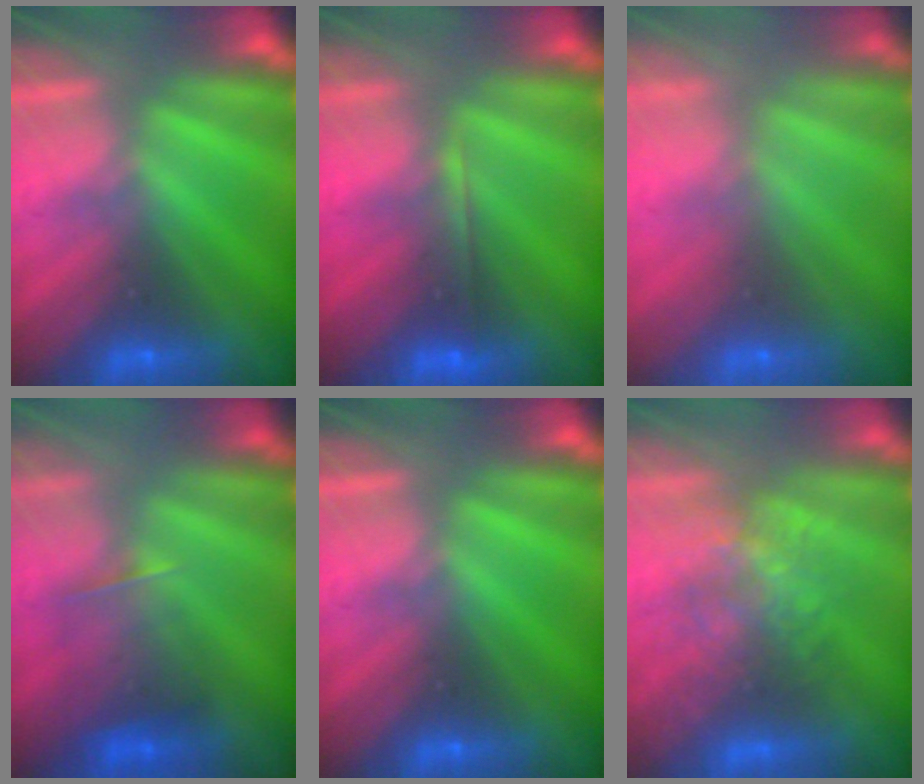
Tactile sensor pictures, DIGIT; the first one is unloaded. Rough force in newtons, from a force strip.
{"total": 1.9}
{"total": 8.3}
{"total": 2.3}
{"total": 0.0}
{"total": 3.3}